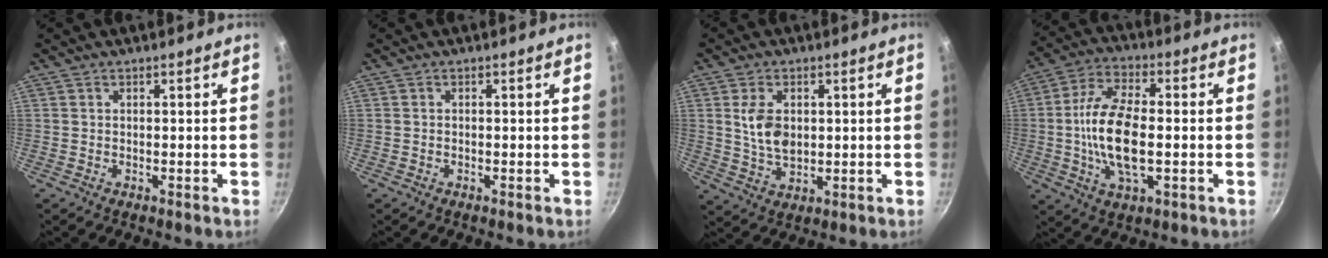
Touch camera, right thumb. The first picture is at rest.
{"total": 0.0}
{"total": 7.3, "force": [1.2, 4.7, 5.5], "torque": [-0.096, -0.010, 0.026]}
{"total": 14.4, "force": [-1.2, 6.5, 12.8], "torque": [-0.248, 0.016, -0.032]}